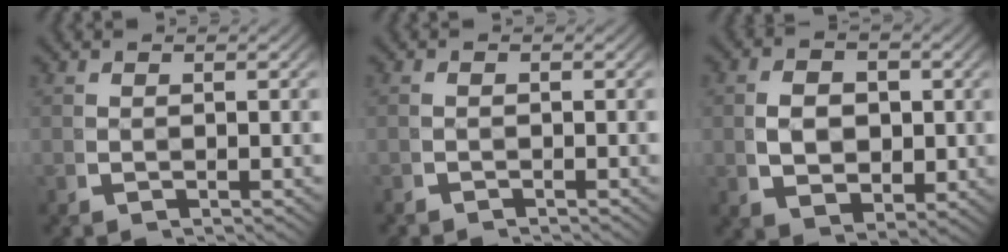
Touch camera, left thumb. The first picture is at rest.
{"total": 0.9, "force": [-0.9, 0.1, -0.1], "torque": [0.003, -0.008, -0.016]}
{"total": 5.6, "force": [0.2, 4.0, 3.9], "torque": [-0.067, -0.021, 0.018]}